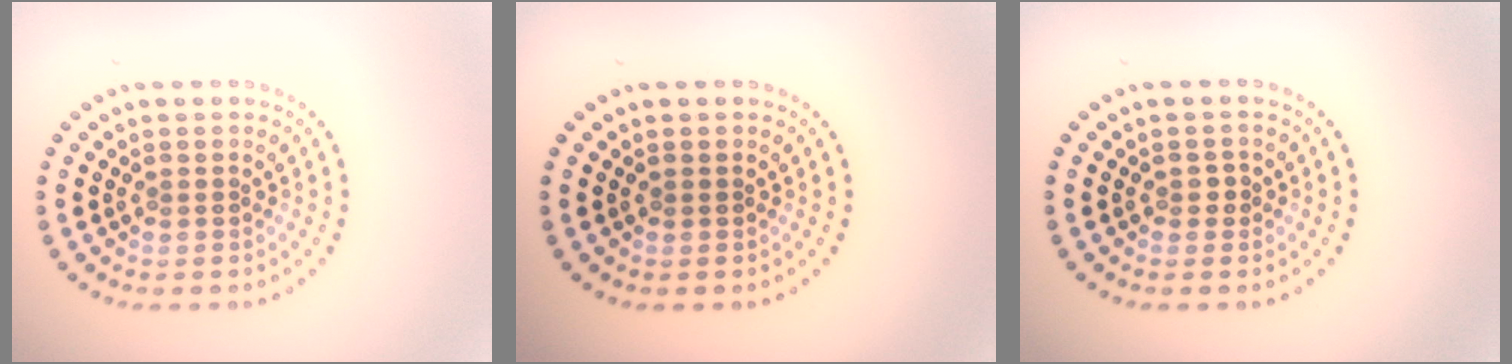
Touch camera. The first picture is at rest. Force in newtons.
{"total": 0.0}
{"total": 0.8, "press": 0.7, "slide": 0.2}